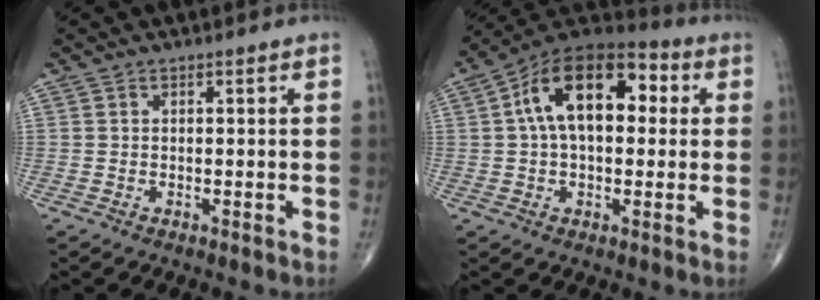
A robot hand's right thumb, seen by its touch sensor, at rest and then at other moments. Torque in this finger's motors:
{"motor_torque": [0.99, 3.40, 1.39, 0.10, 0.44]}